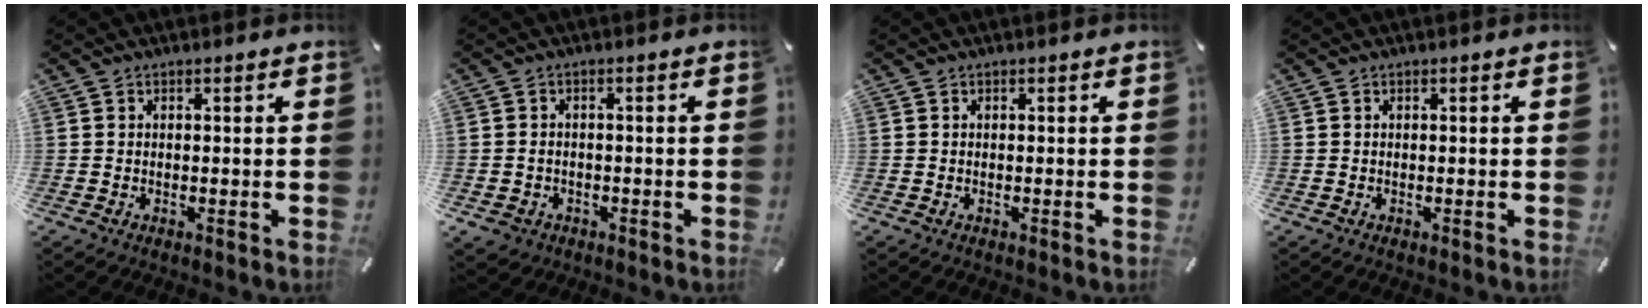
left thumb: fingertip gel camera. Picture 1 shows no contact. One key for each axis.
{"total": 2.6, "fx": -1.0, "fy": 2.3, "fz": 0.8, "tx": -0.016, "ty": 0.005, "tz": -0.022}
{"total": 0.0}
{"total": 0.0}